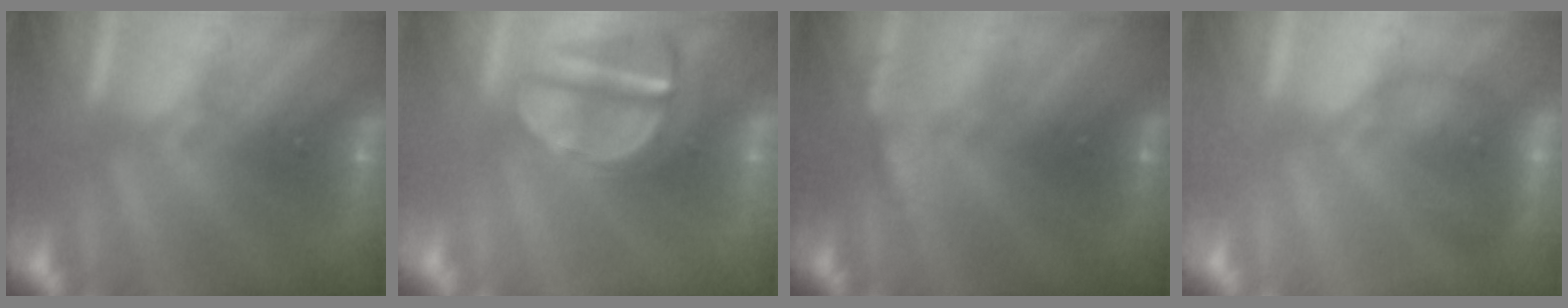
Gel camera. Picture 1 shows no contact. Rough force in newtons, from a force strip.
{"total": 3.5}
{"total": 2.7}
{"total": 2.0}